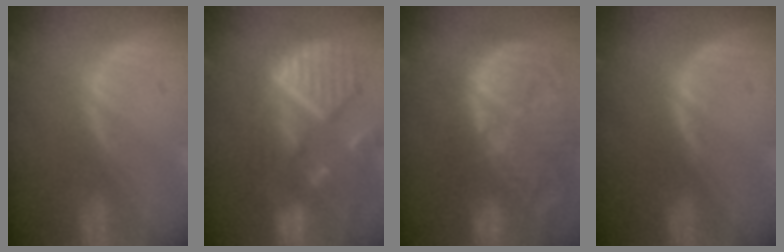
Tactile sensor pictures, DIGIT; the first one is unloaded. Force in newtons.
{"total": 11.8, "press": 10.4, "slide": 5.6}
{"total": 15.4, "press": 13.4, "slide": 7.5}
{"total": 0.5, "press": 0.5, "slide": 0.2}